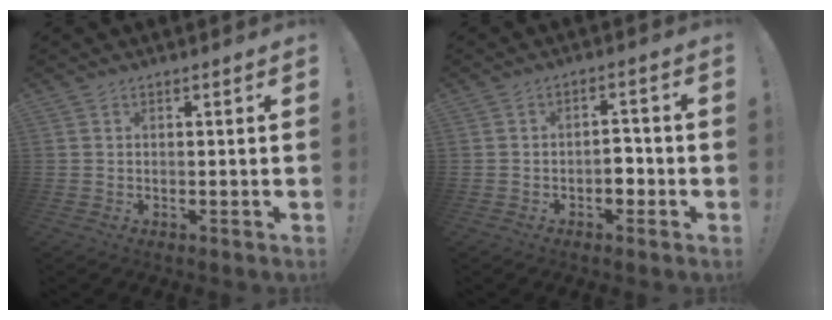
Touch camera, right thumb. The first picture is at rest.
{"total": 4.4, "force": [-1.6, 2.9, 2.9], "torque": [-0.028, 0.004, -0.030]}